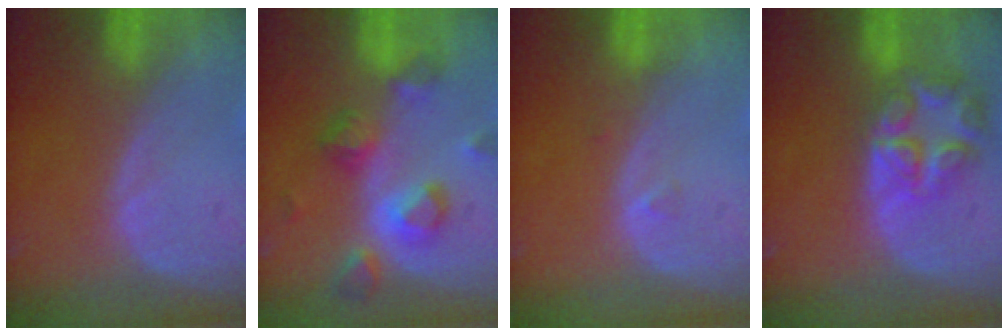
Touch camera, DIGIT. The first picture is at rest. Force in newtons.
{"total": 7.9, "press": 7.7, "slide": 2.1}
{"total": 0.7, "press": 0.7, "slide": 0.2}
{"total": 8.0, "press": 7.0, "slide": 3.9}